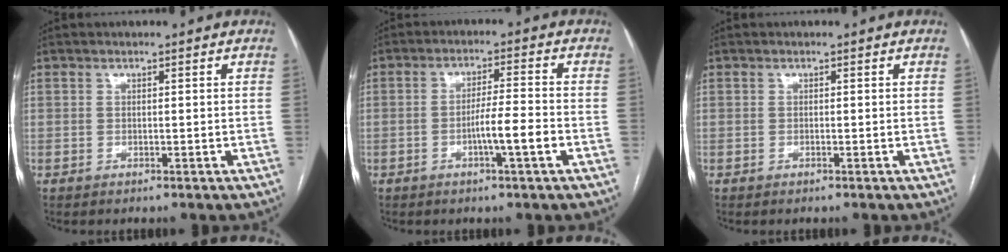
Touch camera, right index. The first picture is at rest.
{"total": 5.4, "force": [-2.0, -0.1, 5.0], "torque": [-0.088, 0.000, -0.034]}
{"total": 0.0}